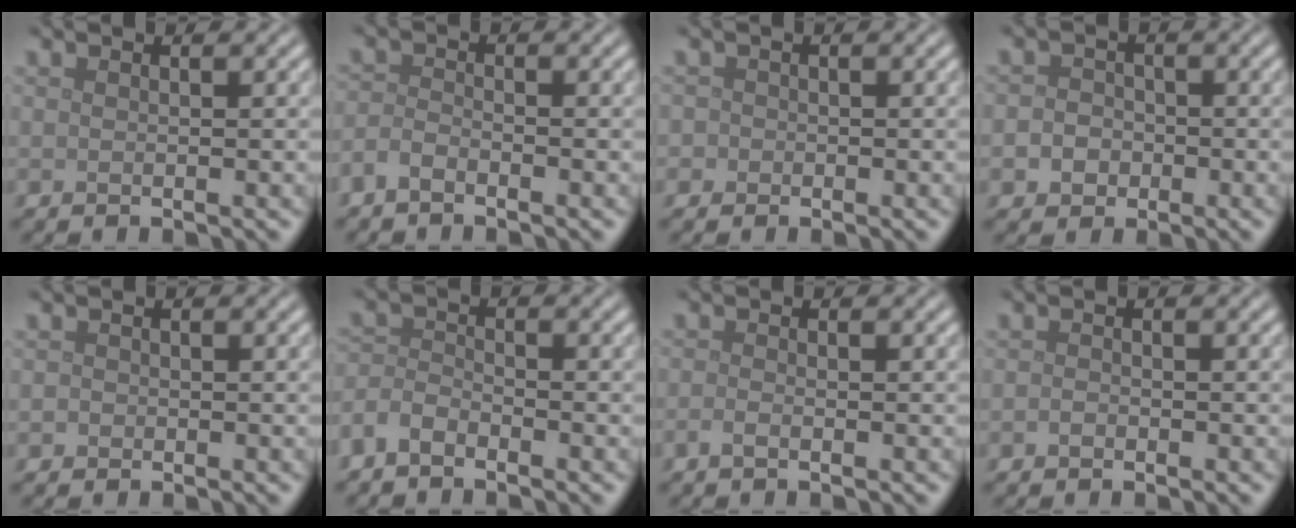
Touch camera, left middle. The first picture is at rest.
{"total": 1.7, "force": [-1.3, 0.6, 0.9], "torque": [-0.020, 0.001, -0.033]}
{"total": 1.0, "force": [-0.1, 1.0, 0.1], "torque": [0.008, -0.002, -0.006]}
{"total": 3.2, "force": [-1.0, 2.9, 1.1], "torque": [0.002, 0.004, -0.032]}
{"total": 0.5, "force": [-0.2, 0.5, 0.1], "torque": [0.002, -0.004, -0.005]}
{"total": 2.7, "force": [-2.0, 1.2, 1.2], "torque": [-0.026, 0.003, -0.051]}
{"total": 1.0, "force": [-0.6, 0.3, 0.7], "torque": [-0.017, -0.001, -0.013]}
{"total": 0.6, "force": [-0.4, 0.4, 0.3], "torque": [-0.006, -0.002, -0.008]}